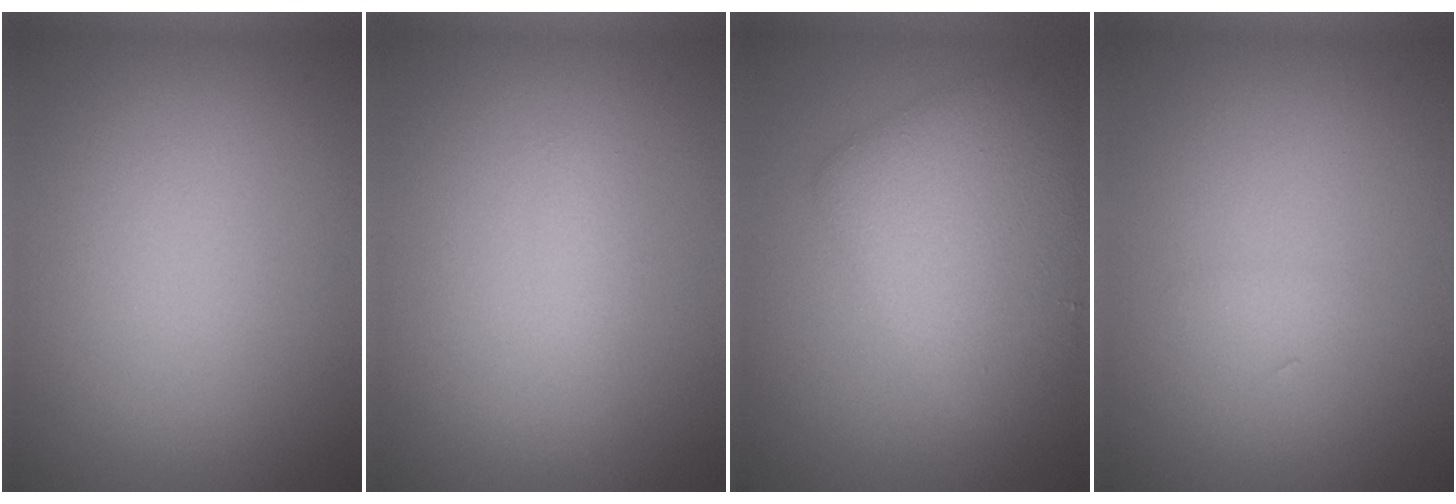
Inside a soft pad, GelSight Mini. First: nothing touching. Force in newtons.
{"total": 0.8, "press": 0.8, "slide": 0.0}
{"total": 6.3, "press": 6.3, "slide": 0.1}
{"total": 0.6, "press": 0.6, "slide": 0.0}